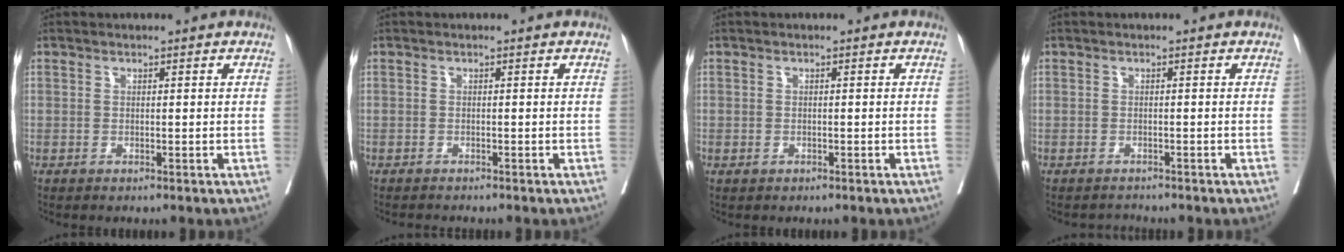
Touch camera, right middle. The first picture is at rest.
{"total": 1.7, "force": [-1.6, 0.1, 0.4], "torque": [-0.009, -0.004, -0.023]}
{"total": 0.6, "force": [-0.3, 0.5, 0.1], "torque": [0.001, 0.003, -0.006]}
{"total": 1.1, "force": [-1.1, 0.1, -0.3], "torque": [0.005, -0.006, -0.016]}